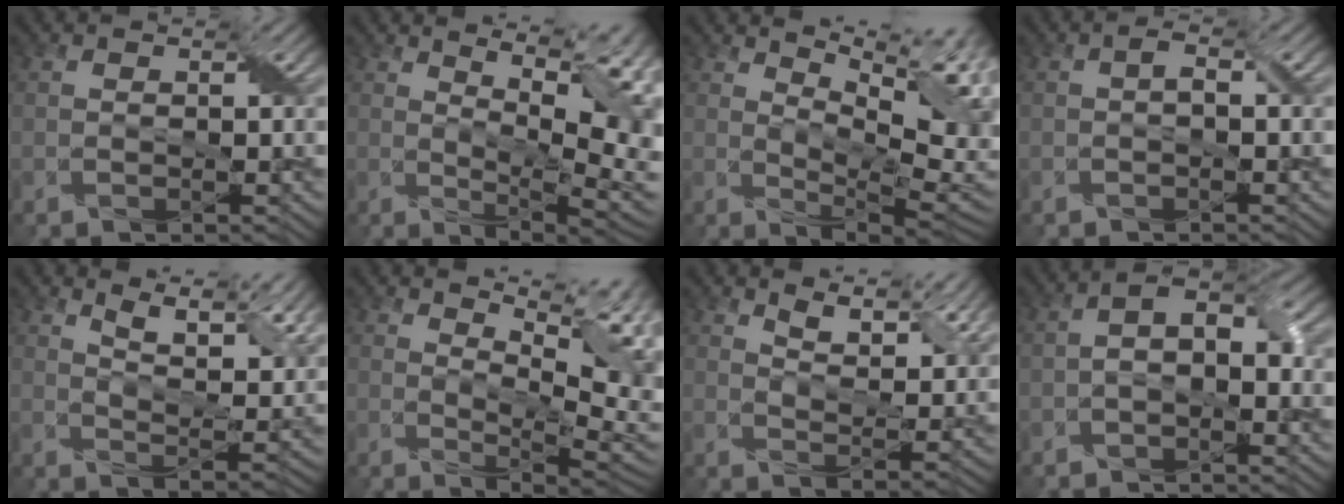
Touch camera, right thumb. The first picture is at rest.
{"total": 13.5, "force": [5.4, 4.1, 11.7], "torque": [-0.182, 0.023, 0.082]}
{"total": 13.4, "force": [6.0, 4.5, 11.1], "torque": [-0.174, 0.019, 0.085]}
{"total": 1.2, "force": [-0.2, 0.5, 1.1], "torque": [-0.023, 0.005, -0.004]}
{"total": 11.1, "force": [7.8, 3.2, 7.3], "torque": [-0.129, 0.000, 0.118]}
{"total": 10.8, "force": [5.1, 3.4, 8.9], "torque": [-0.144, 0.009, 0.070]}
{"total": 8.1, "force": [6.0, 2.6, 4.7], "torque": [-0.092, -0.007, 0.103]}
{"total": 4.8, "force": [-0.8, 2.5, 4.0], "torque": [-0.064, 0.012, -0.022]}